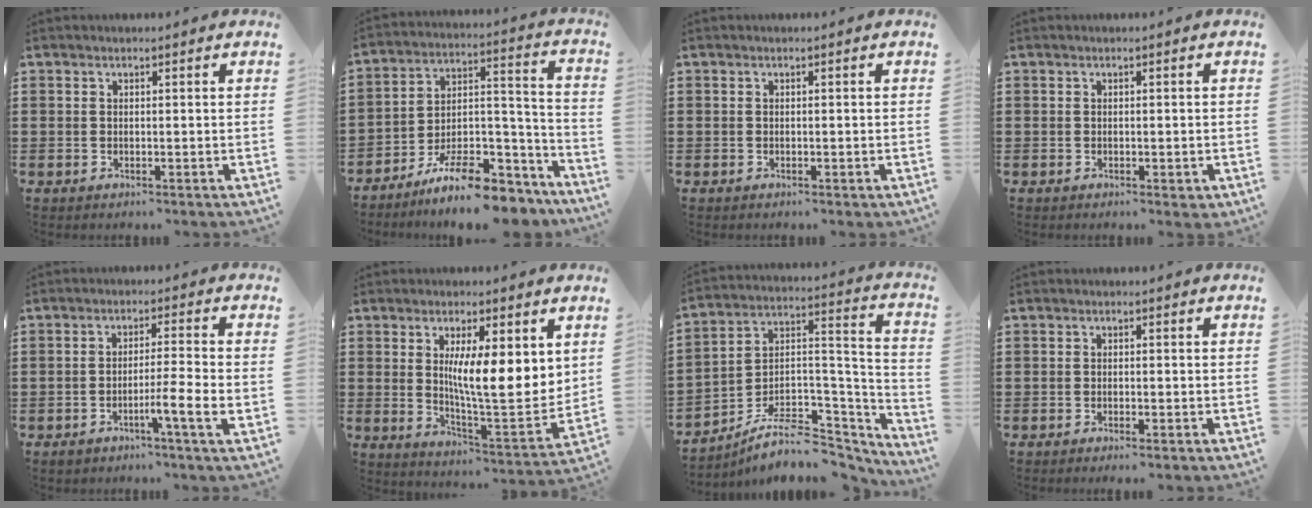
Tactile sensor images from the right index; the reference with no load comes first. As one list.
[{"total": 12.1, "force": [-10.4, 2.6, 5.4], "torque": [-0.073, 0.046, -0.194]}, {"total": 0.0}, {"total": 0.6, "force": [-0.3, 0.0, 0.6], "torque": [-0.013, -0.009, -0.002]}, {"total": 5.3, "force": [-2.2, -0.2, 4.8], "torque": [-0.078, -0.009, -0.038]}, {"total": 9.3, "force": [2.6, 2.3, 8.6], "torque": [-0.142, -0.023, 0.039]}, {"total": 8.5, "force": [-6.1, 4.3, 4.0], "torque": [-0.072, 0.013, -0.111]}, {"total": 0.7, "force": [-0.6, 0.0, 0.4], "torque": [-0.009, -0.003, -0.012]}]